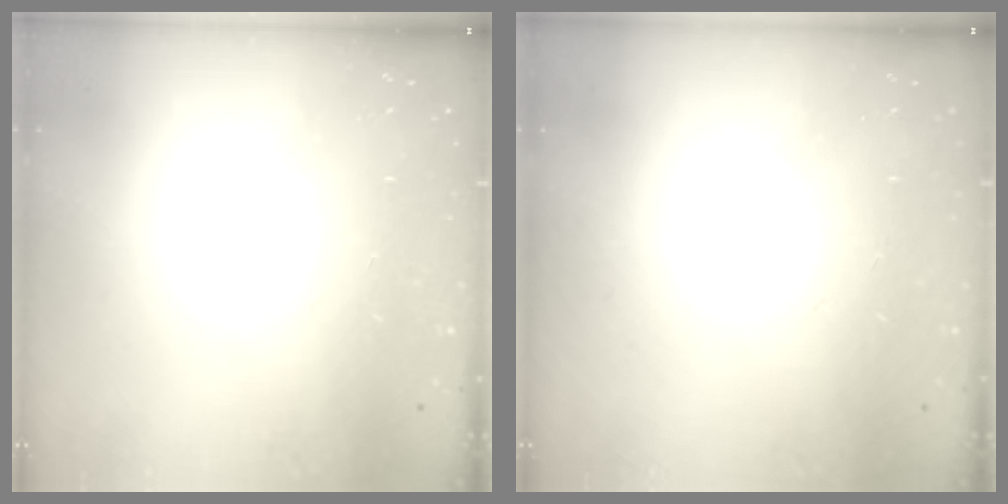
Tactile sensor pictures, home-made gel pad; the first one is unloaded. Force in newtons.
{"total": 0.0}